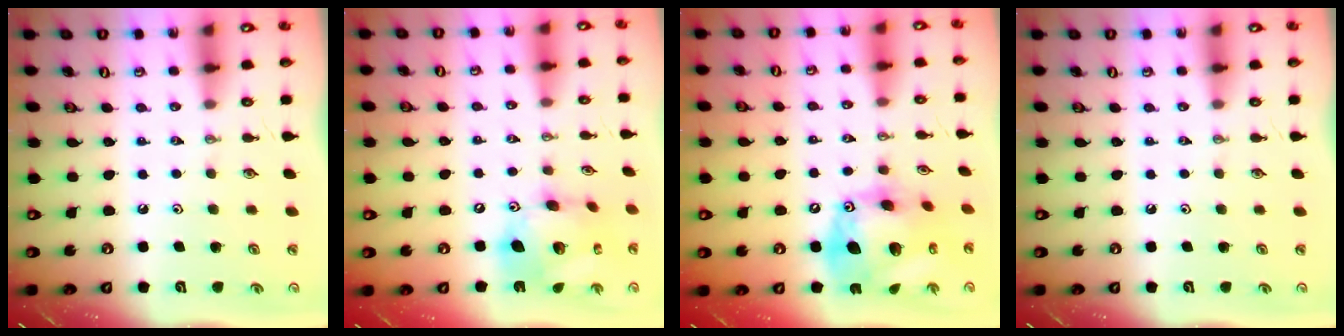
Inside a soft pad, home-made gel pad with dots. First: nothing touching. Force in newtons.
{"total": 17.0, "press": 16.9, "slide": 2.0}
{"total": 21.2, "press": 21.1, "slide": 2.5}
{"total": 0.0}